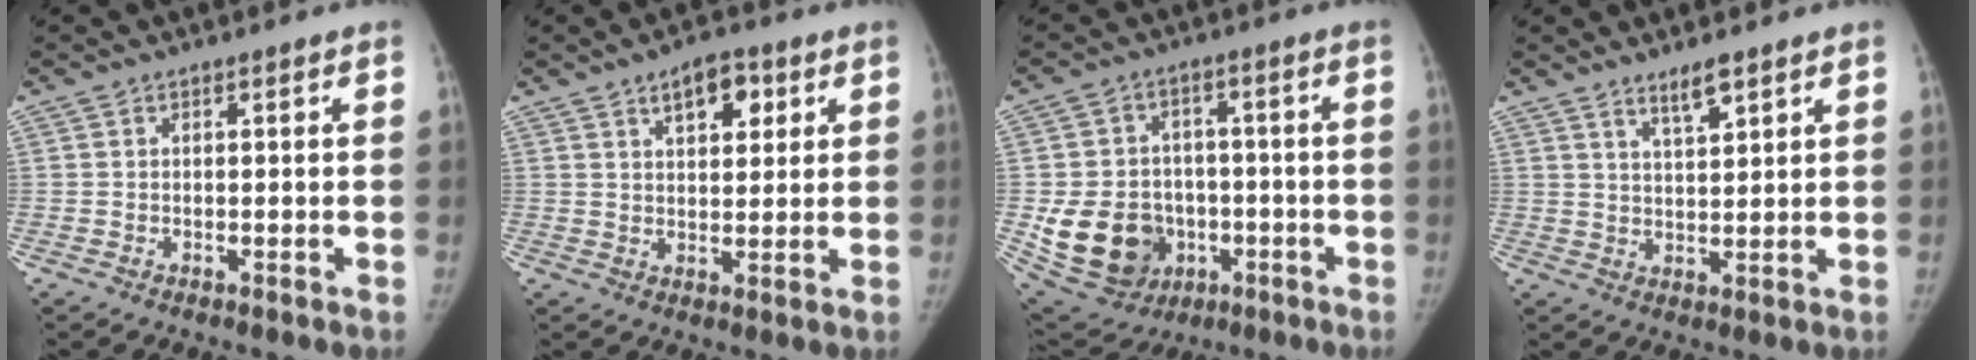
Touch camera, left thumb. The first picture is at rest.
{"total": 7.1, "force": [3.5, 3.7, 5.0], "torque": [-0.048, -0.013, 0.049]}
{"total": 15.4, "force": [-3.6, 12.9, 7.5], "torque": [-0.116, 0.015, -0.039]}
{"total": 4.3, "force": [3.2, 0.8, 2.7], "torque": [-0.042, -0.025, 0.060]}